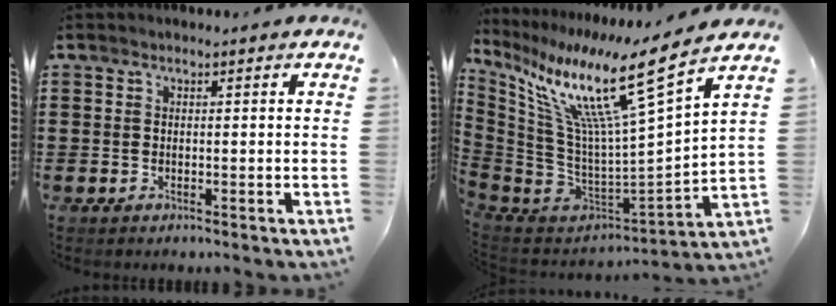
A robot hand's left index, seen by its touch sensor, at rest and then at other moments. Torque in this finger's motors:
{"motor_torque": [2.14, 0.00, 0.57, 0.21]}